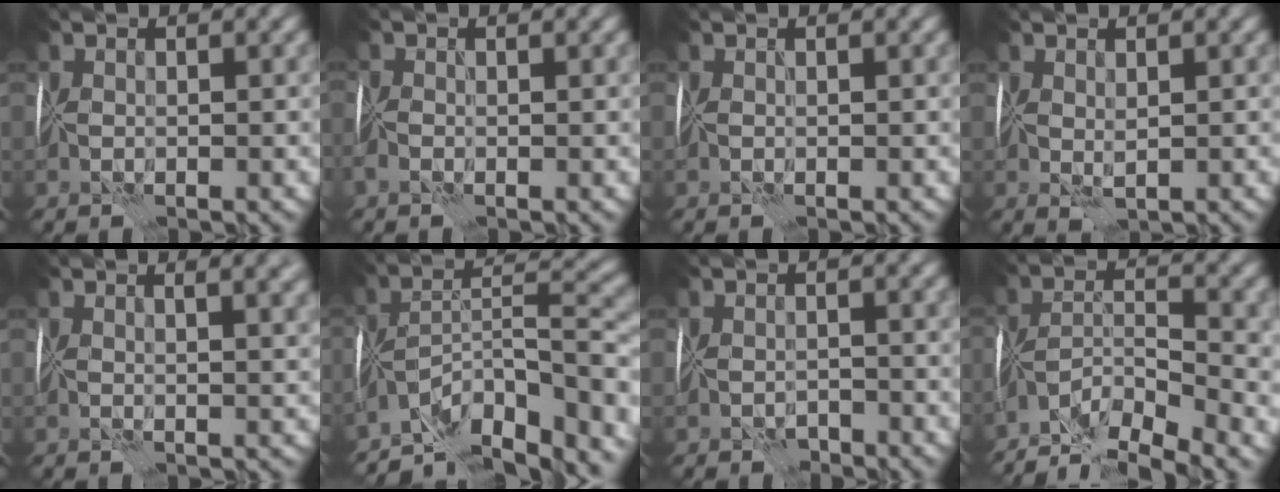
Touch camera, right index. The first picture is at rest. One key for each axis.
{"total": 1.4, "fx": -0.9, "fy": 0.6, "fz": 0.9, "tx": -0.023, "ty": -0.004, "tz": -0.022}
{"total": 1.2, "fx": -0.3, "fy": -1.0, "fz": -0.5, "tx": 0.015, "ty": -0.004, "tz": -0.005}
{"total": 0.7, "fx": 0.4, "fy": 0.0, "fz": 0.6, "tx": -0.013, "ty": -0.006, "tz": 0.011}
{"total": 3.5, "fx": 2.0, "fy": 0.8, "fz": 2.7, "tx": -0.023, "ty": 0.000, "tz": 0.033}
{"total": 11.3, "fx": -9.4, "fy": 2.1, "fz": 5.8, "tx": -0.063, "ty": 0.003, "tz": -0.163}
{"total": 2.3, "fx": -2.1, "fy": 0.9, "fz": 0.4, "tx": -0.002, "ty": -0.007, "tz": -0.036}
{"total": 6.9, "fx": -5.9, "fy": 0.2, "fz": 3.4, "tx": -0.039, "ty": -0.008, "tz": -0.112}